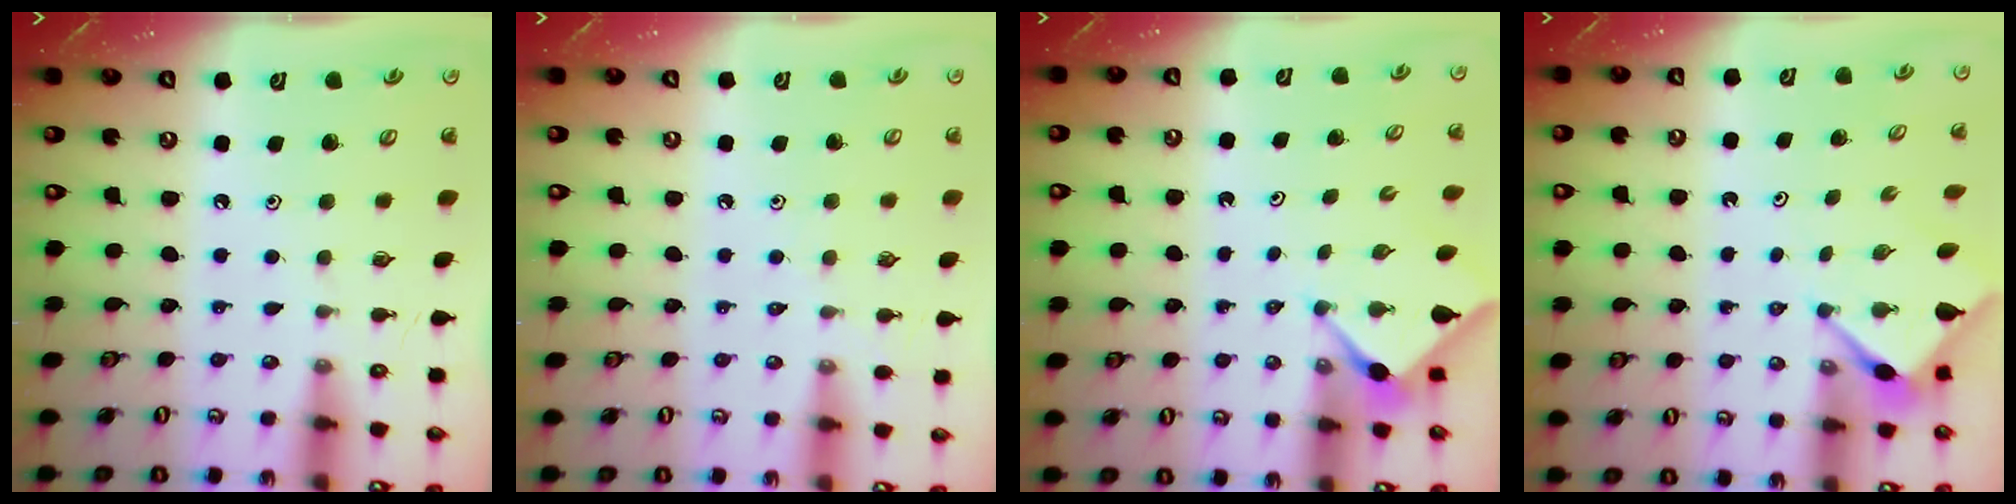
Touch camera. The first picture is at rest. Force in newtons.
{"total": 3.0, "press": 2.9, "slide": 0.5}
{"total": 3.1, "press": 3.1, "slide": 0.2}
{"total": 2.9, "press": 2.8, "slide": 0.4}